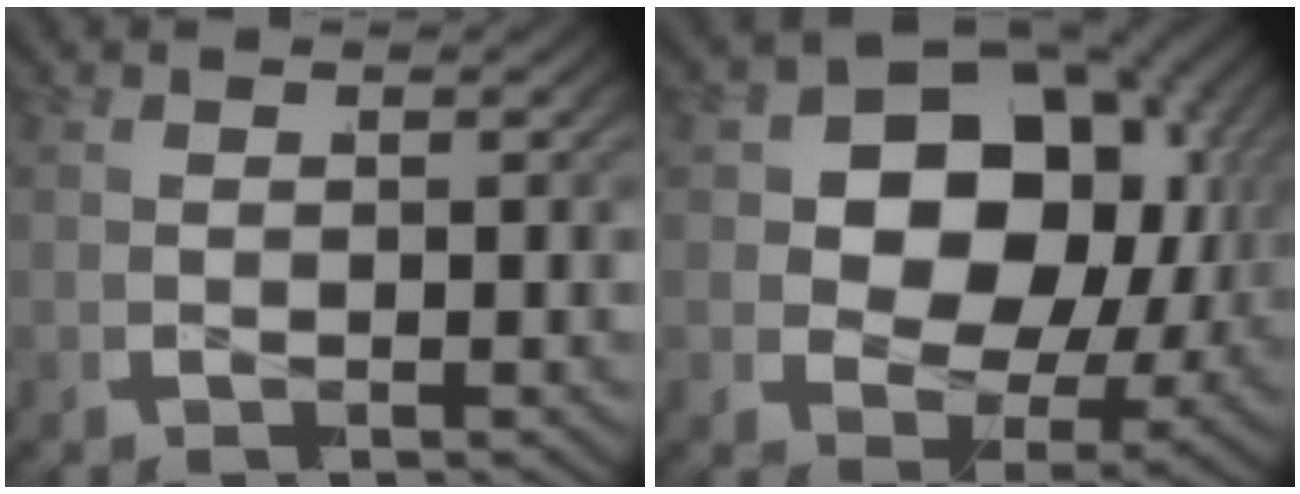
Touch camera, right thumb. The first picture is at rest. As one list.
[{"total": 14.5, "force": [1.5, 10.1, 10.3], "torque": [-0.199, -0.032, 0.028]}]